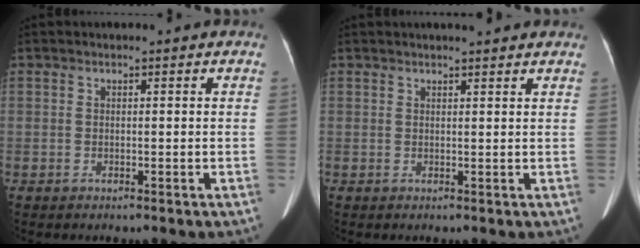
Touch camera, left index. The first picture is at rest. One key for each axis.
{"total": 4.1, "fx": 3.7, "fy": 0.4, "fz": 1.8, "tx": -0.024, "ty": 0.016, "tz": 0.040}